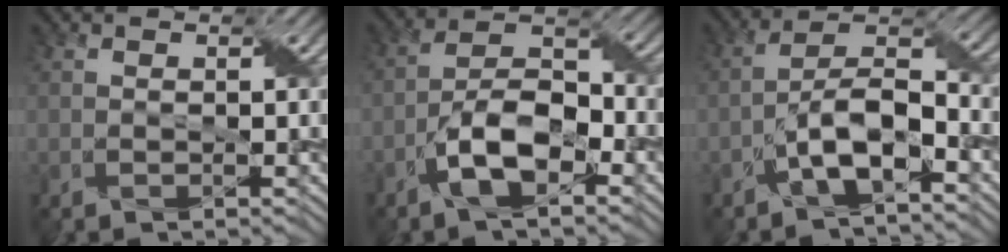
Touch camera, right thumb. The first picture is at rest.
{"total": 8.8, "force": [-4.5, 3.8, 6.5], "torque": [-0.118, 0.008, -0.090]}
{"total": 8.4, "force": [-4.1, 3.1, 6.6], "torque": [-0.118, 0.007, -0.078]}